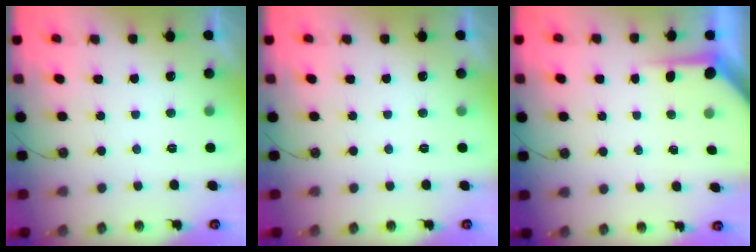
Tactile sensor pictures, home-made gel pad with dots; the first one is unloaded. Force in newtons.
{"total": 0.0}
{"total": 4.0, "press": 3.9, "slide": 0.3}